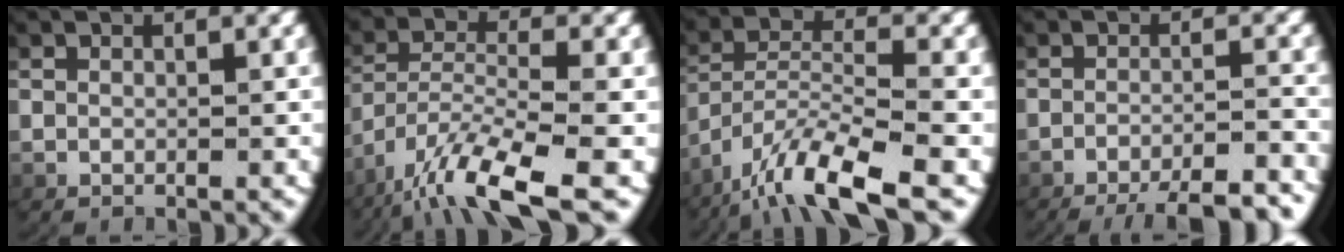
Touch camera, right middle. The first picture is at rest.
{"total": 6.2, "force": [-2.8, 2.2, 5.0], "torque": [-0.117, -0.029, -0.027]}
{"total": 6.2, "force": [-3.0, 2.5, 4.9], "torque": [-0.113, -0.018, -0.037]}
{"total": 8.6, "force": [-7.5, 2.1, 3.5], "torque": [-0.044, -0.013, -0.111]}